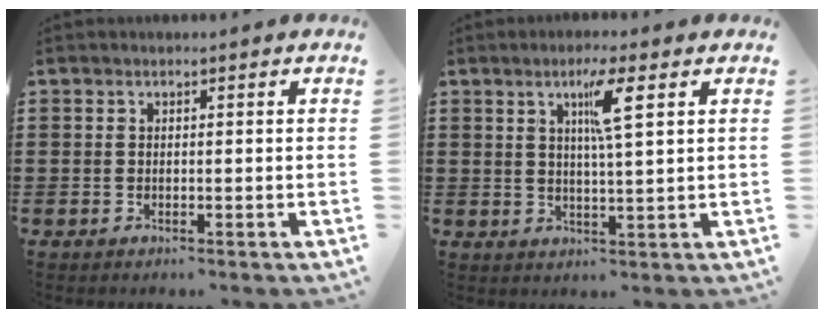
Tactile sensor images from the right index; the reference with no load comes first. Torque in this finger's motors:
{"motor_torque": [0.11, 0.08, 0.42, 0.10]}